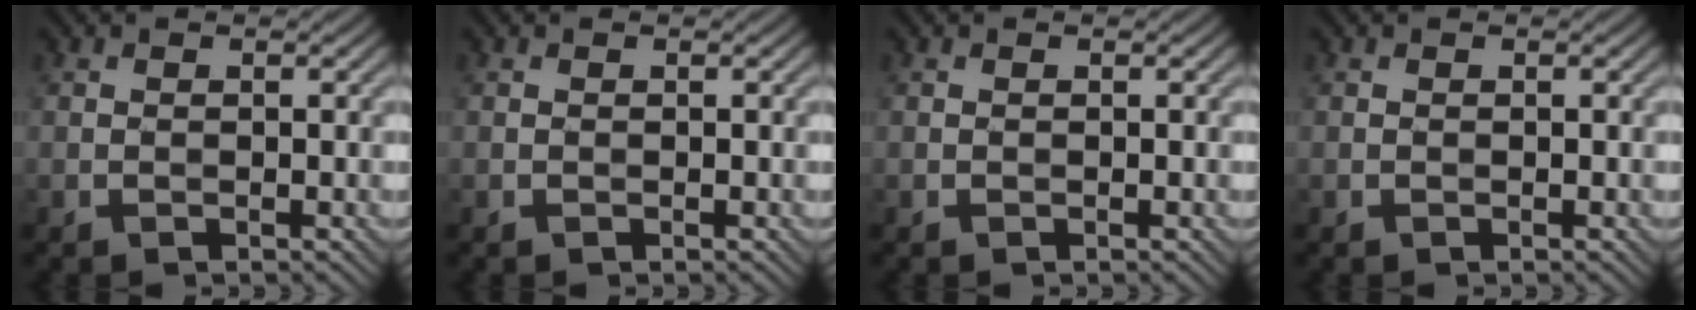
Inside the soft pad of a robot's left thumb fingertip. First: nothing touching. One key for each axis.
{"total": 0.0}
{"total": 0.0}
{"total": 0.0}